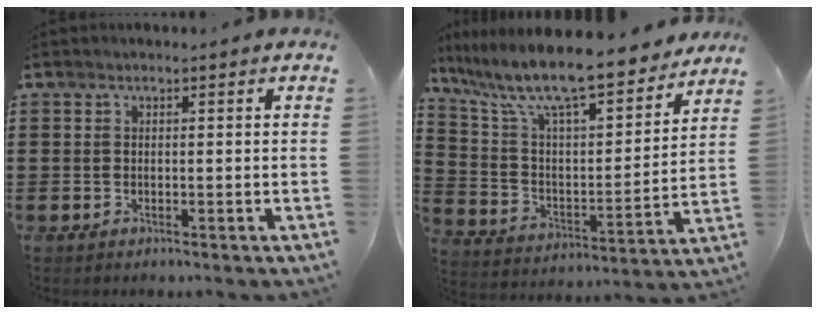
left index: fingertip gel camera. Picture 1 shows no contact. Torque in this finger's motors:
{"motor_torque": [2.14, 0.00, 1.05, 0.16]}